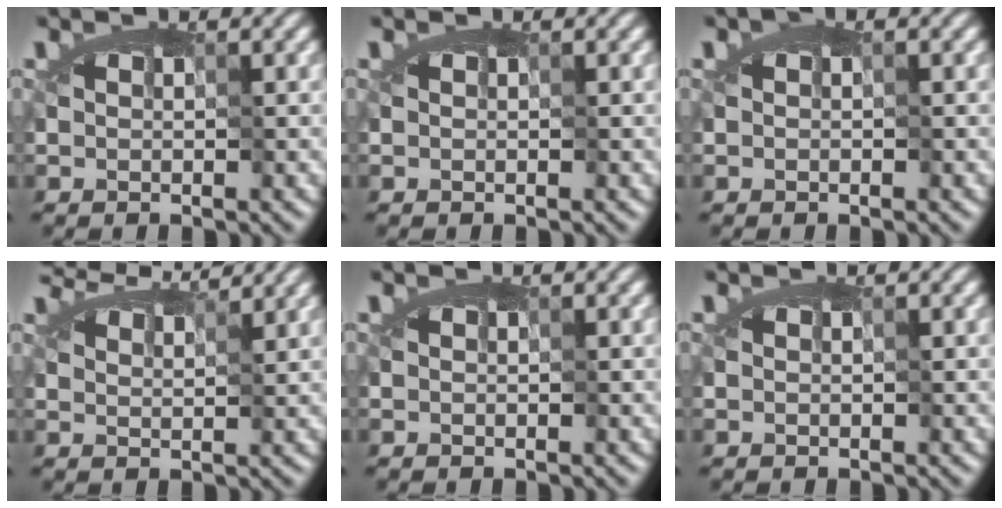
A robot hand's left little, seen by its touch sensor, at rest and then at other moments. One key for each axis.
{"total": 0.0}
{"total": 0.7, "fx": -0.3, "fy": 0.2, "fz": 0.6, "tx": -0.012, "ty": 0.000, "tz": -0.003}
{"total": 4.5, "fx": 4.1, "fy": 0.6, "fz": 1.7, "tx": -0.050, "ty": 0.010, "tz": 0.052}
{"total": 0.0}
{"total": 0.0}